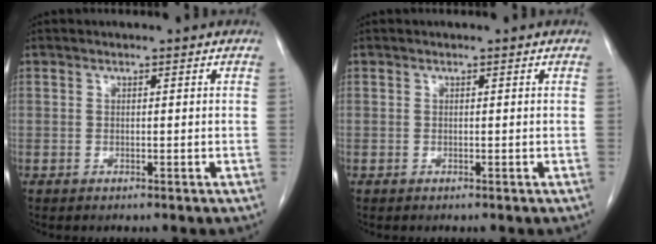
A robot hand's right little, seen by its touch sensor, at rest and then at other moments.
{"total": 0.0}